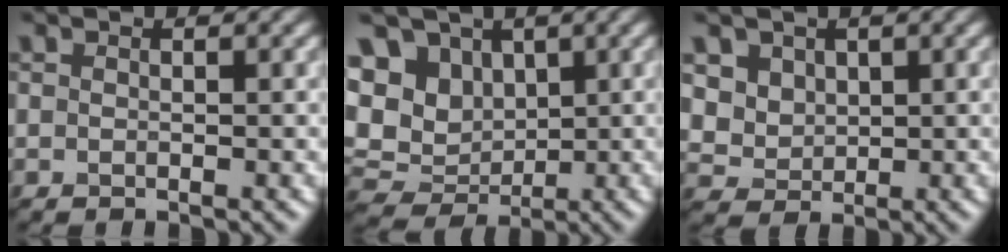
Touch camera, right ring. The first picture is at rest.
{"total": 7.7, "force": [2.9, 6.4, 3.4], "torque": [-0.107, 0.019, 0.073]}
{"total": 2.5, "force": [1.8, 1.8, 0.0], "torque": [-0.058, -0.003, 0.080]}